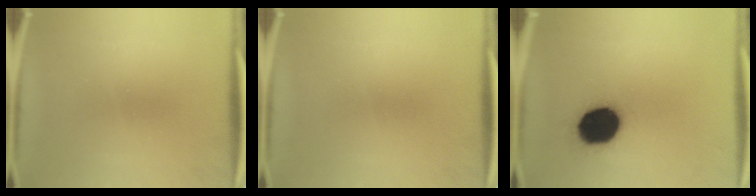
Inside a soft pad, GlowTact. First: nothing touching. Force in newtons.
{"total": 0.0}
{"total": 16.4}